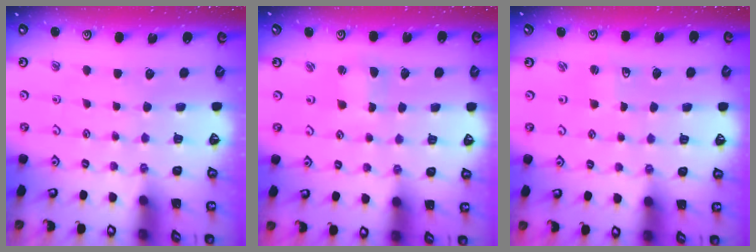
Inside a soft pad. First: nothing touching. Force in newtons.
{"total": 2.6, "press": 2.5, "slide": 0.3}
{"total": 2.1, "press": 2.0, "slide": 0.4}